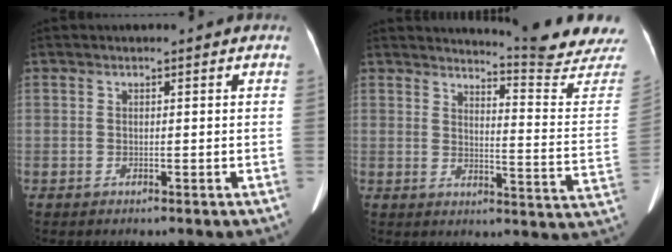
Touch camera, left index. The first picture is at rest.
{"total": 14.9, "force": [14.6, -1.7, 2.0], "torque": [-0.025, -0.128, 0.160]}